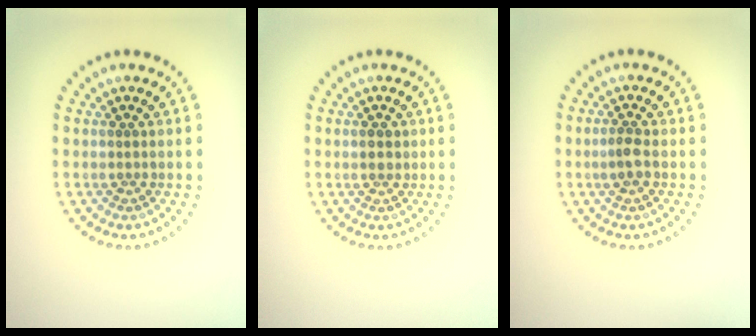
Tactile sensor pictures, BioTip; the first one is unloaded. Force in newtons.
{"total": 1.1, "press": 1.1, "slide": 0.3}
{"total": 1.5, "press": 1.4, "slide": 0.5}